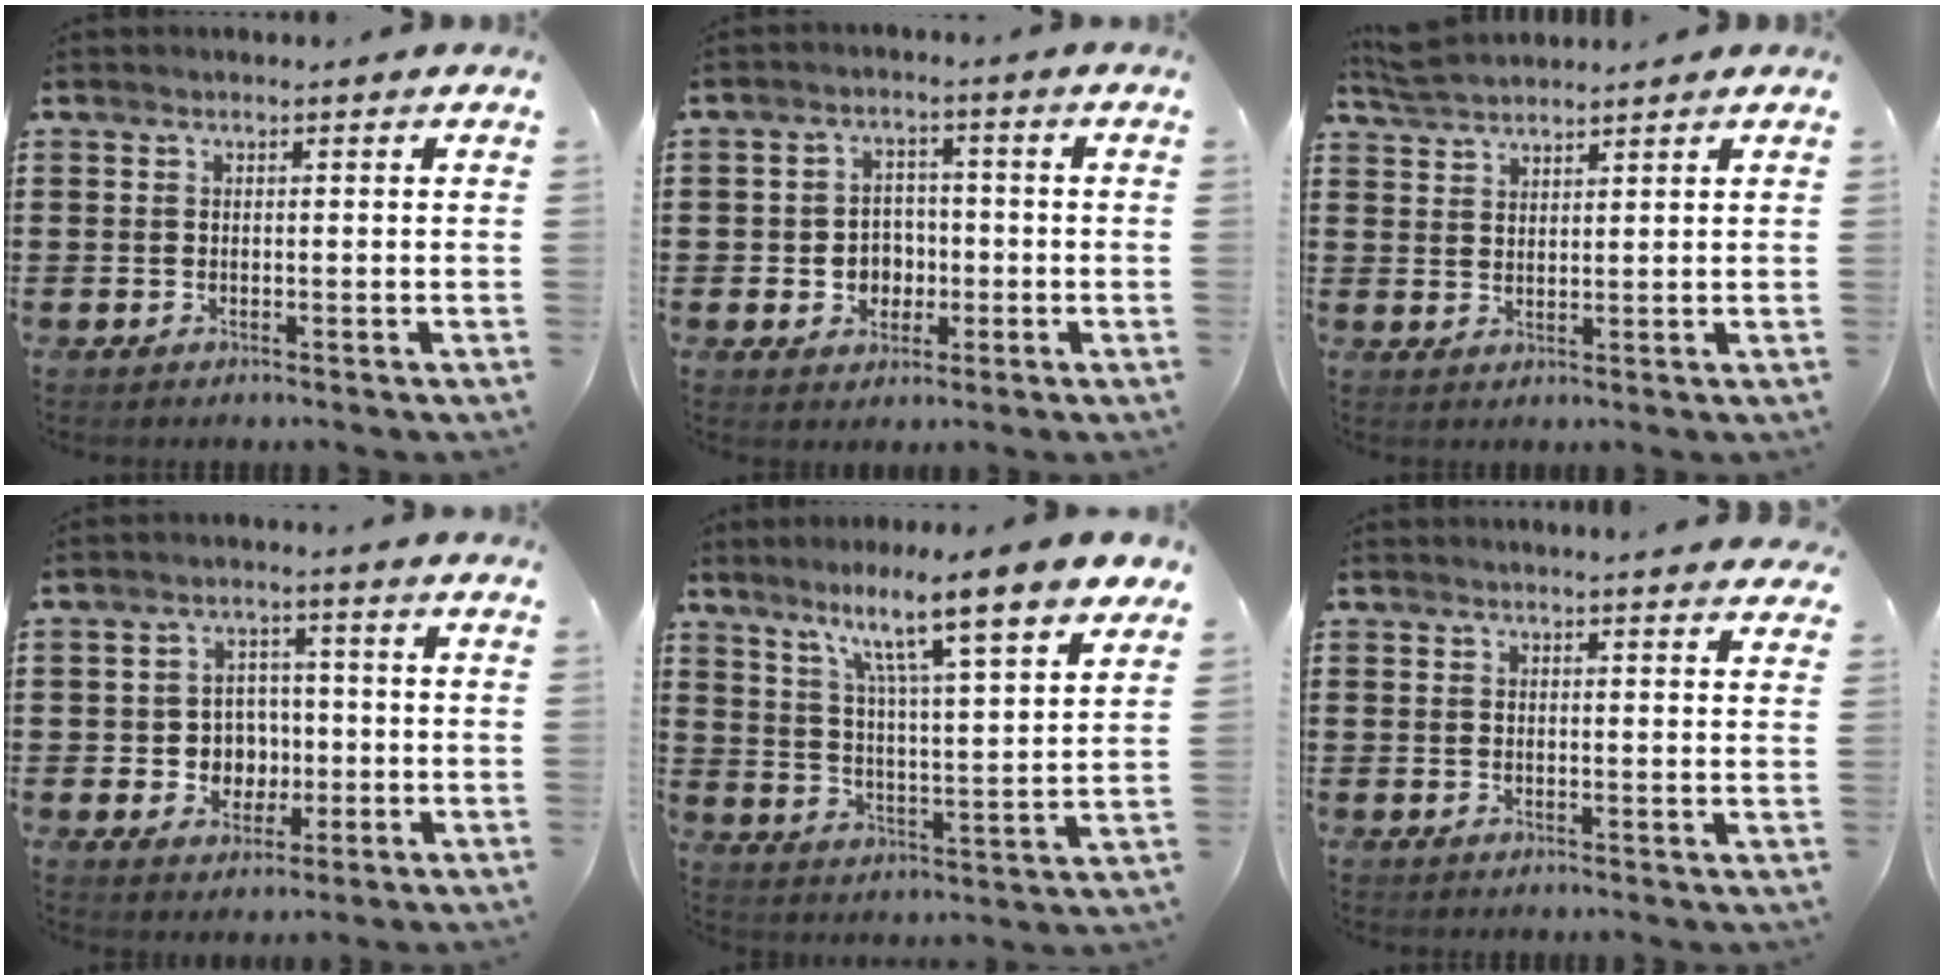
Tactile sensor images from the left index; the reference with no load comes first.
{"total": 4.2, "force": [-0.9, 3.8, 1.6], "torque": [-0.034, 0.005, -0.022]}
{"total": 3.6, "force": [3.5, 0.3, 0.8], "torque": [-0.026, -0.003, 0.066]}
{"total": 5.0, "force": [-0.6, 4.7, 1.6], "torque": [-0.039, 0.010, -0.013]}
{"total": 9.6, "force": [7.4, -0.2, 6.1], "torque": [-0.122, -0.059, 0.108]}
{"total": 1.9, "force": [1.8, -0.1, 0.4], "torque": [-0.013, 0.000, 0.035]}